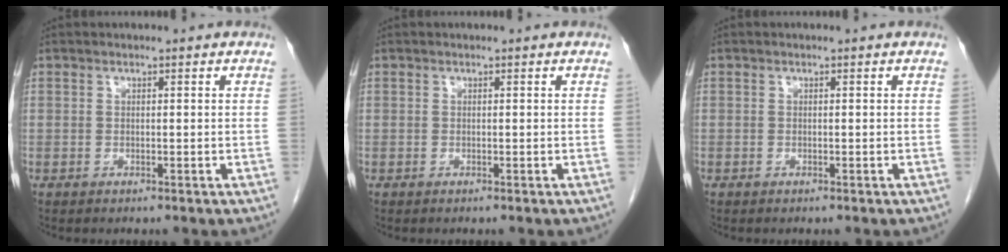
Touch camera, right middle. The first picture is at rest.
{"total": 0.0}
{"total": 0.0}